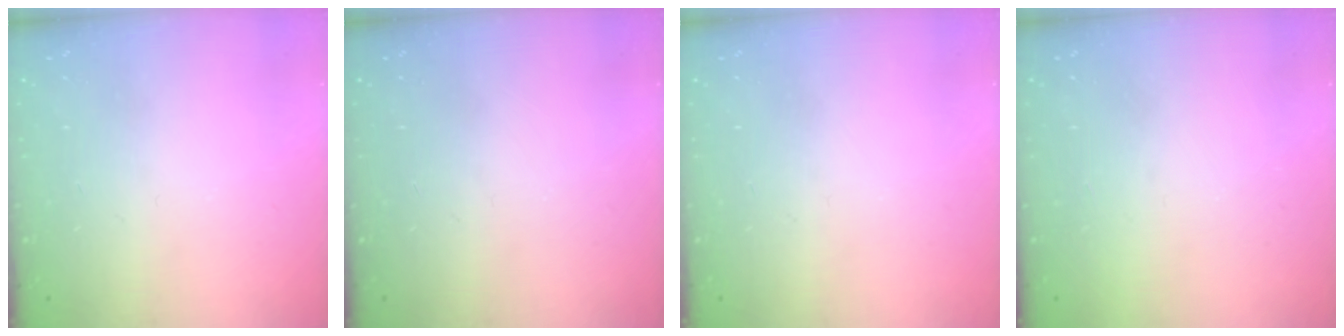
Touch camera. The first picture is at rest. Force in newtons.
{"total": 0.0}
{"total": 0.0}
{"total": 1.6, "press": 1.6, "slide": 0.1}